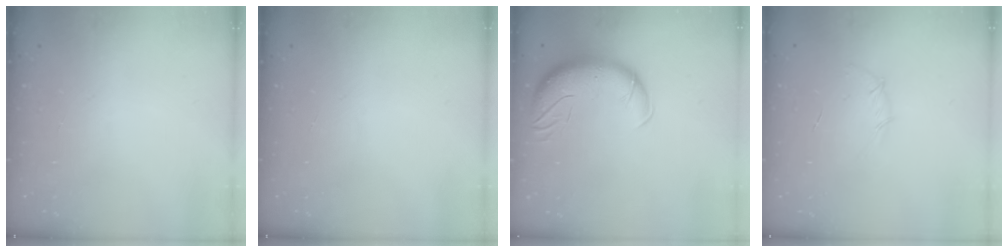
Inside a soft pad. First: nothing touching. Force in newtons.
{"total": 0.0}
{"total": 13.7, "press": 13.2, "slide": 3.6}
{"total": 3.9, "press": 3.8, "slide": 0.8}